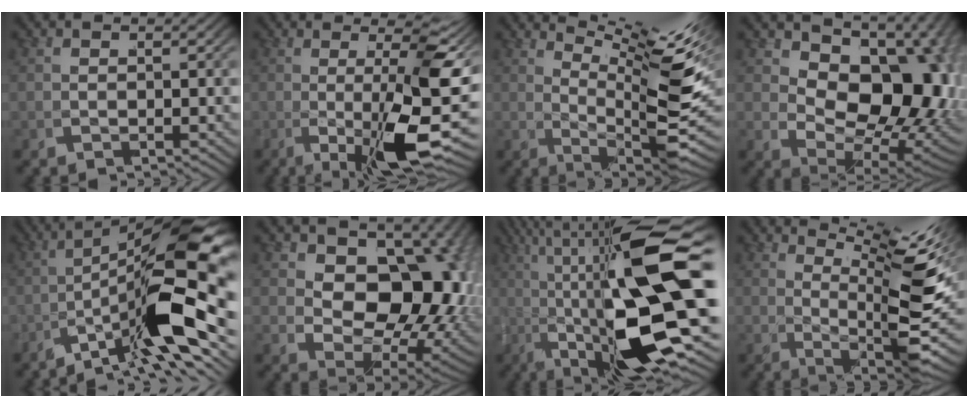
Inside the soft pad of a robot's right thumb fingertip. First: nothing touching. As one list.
[{"total": 12.4, "force": [-0.7, 3.5, 11.9], "torque": [-0.166, -0.006, -0.008]}, {"total": 10.1, "force": [3.5, 3.4, 8.8], "torque": [-0.122, -0.001, 0.054]}, {"total": 14.9, "force": [1.0, 9.8, 11.3], "torque": [-0.180, -0.032, 0.026]}, {"total": 11.5, "force": [-1.1, 3.7, 10.9], "torque": [-0.162, -0.018, -0.018]}, {"total": 12.2, "force": [0.6, 8.1, 9.1], "torque": [-0.167, -0.053, 0.033]}, {"total": 14.5, "force": [-0.4, 4.1, 13.9], "torque": [-0.224, -0.005, 0.001]}, {"total": 11.0, "force": [2.9, 3.5, 10.0], "torque": [-0.136, 0.003, 0.043]}]